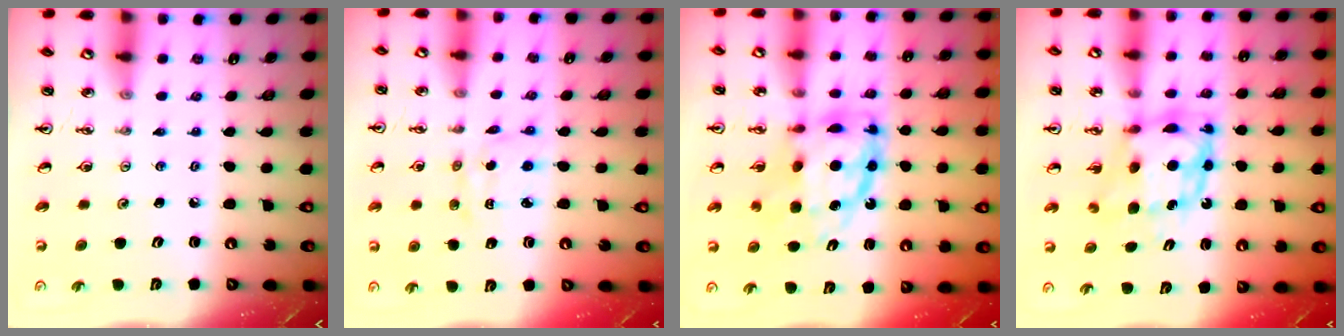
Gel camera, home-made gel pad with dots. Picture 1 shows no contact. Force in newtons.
{"total": 3.1, "press": 3.1, "slide": 0.5}
{"total": 13.4, "press": 13.4, "slide": 1.2}
{"total": 9.0, "press": 9.0, "slide": 0.4}